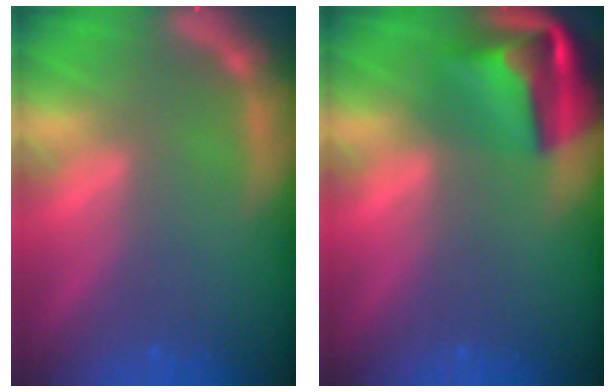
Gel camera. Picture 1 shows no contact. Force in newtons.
{"total": 7.9}